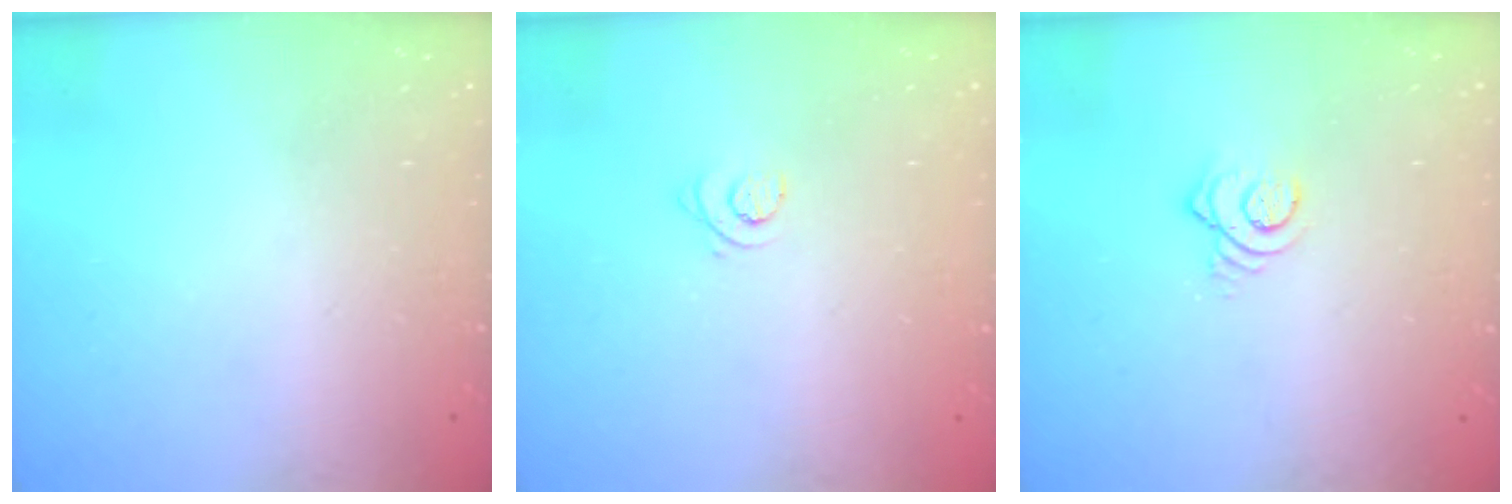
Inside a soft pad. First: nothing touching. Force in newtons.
{"total": 2.9, "press": 2.9, "slide": 0.3}
{"total": 3.6, "press": 3.6, "slide": 0.1}